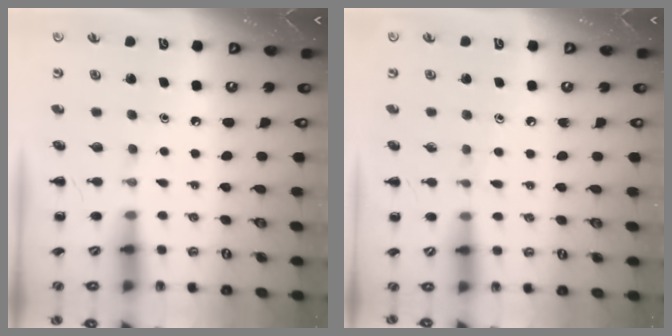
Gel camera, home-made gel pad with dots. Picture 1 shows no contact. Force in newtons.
{"total": 4.6, "press": 4.2, "slide": 1.9}